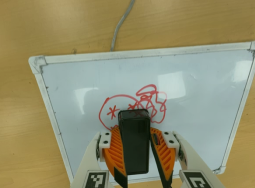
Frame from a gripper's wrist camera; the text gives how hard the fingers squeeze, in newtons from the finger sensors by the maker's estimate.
{"total": 12.9, "left": 14.1, "right": 11.7}